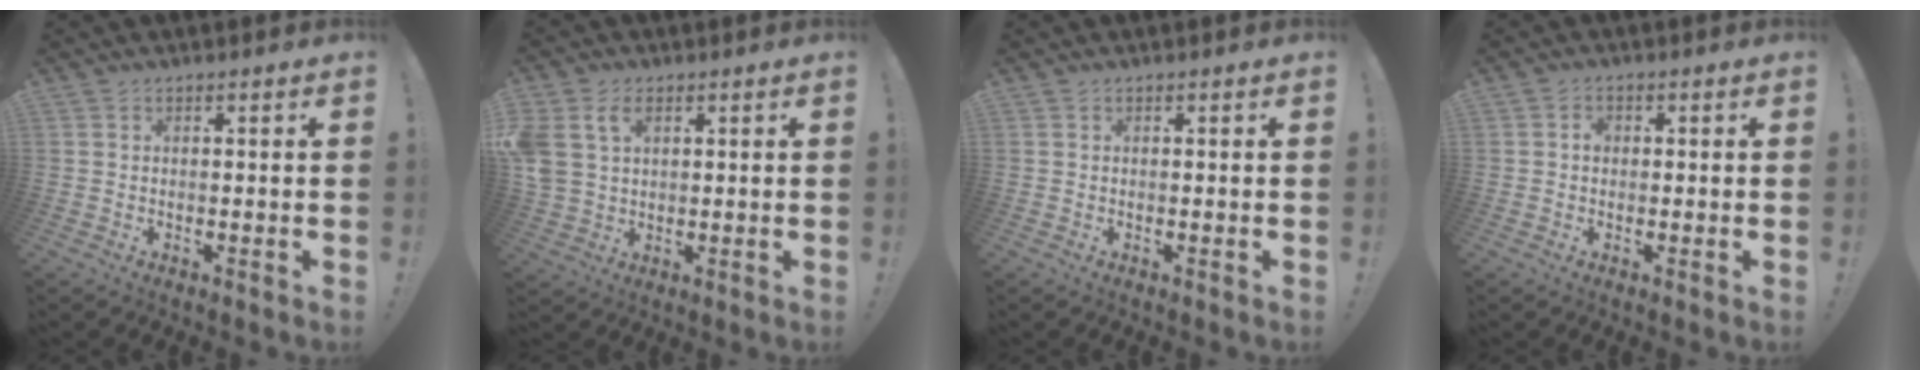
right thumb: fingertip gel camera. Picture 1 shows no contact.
{"total": 7.7, "force": [3.2, 5.5, 4.4], "torque": [-0.101, -0.005, 0.061]}
{"total": 0.0}
{"total": 1.8, "force": [-0.1, 1.5, 1.1], "torque": [-0.012, 0.003, -0.005]}